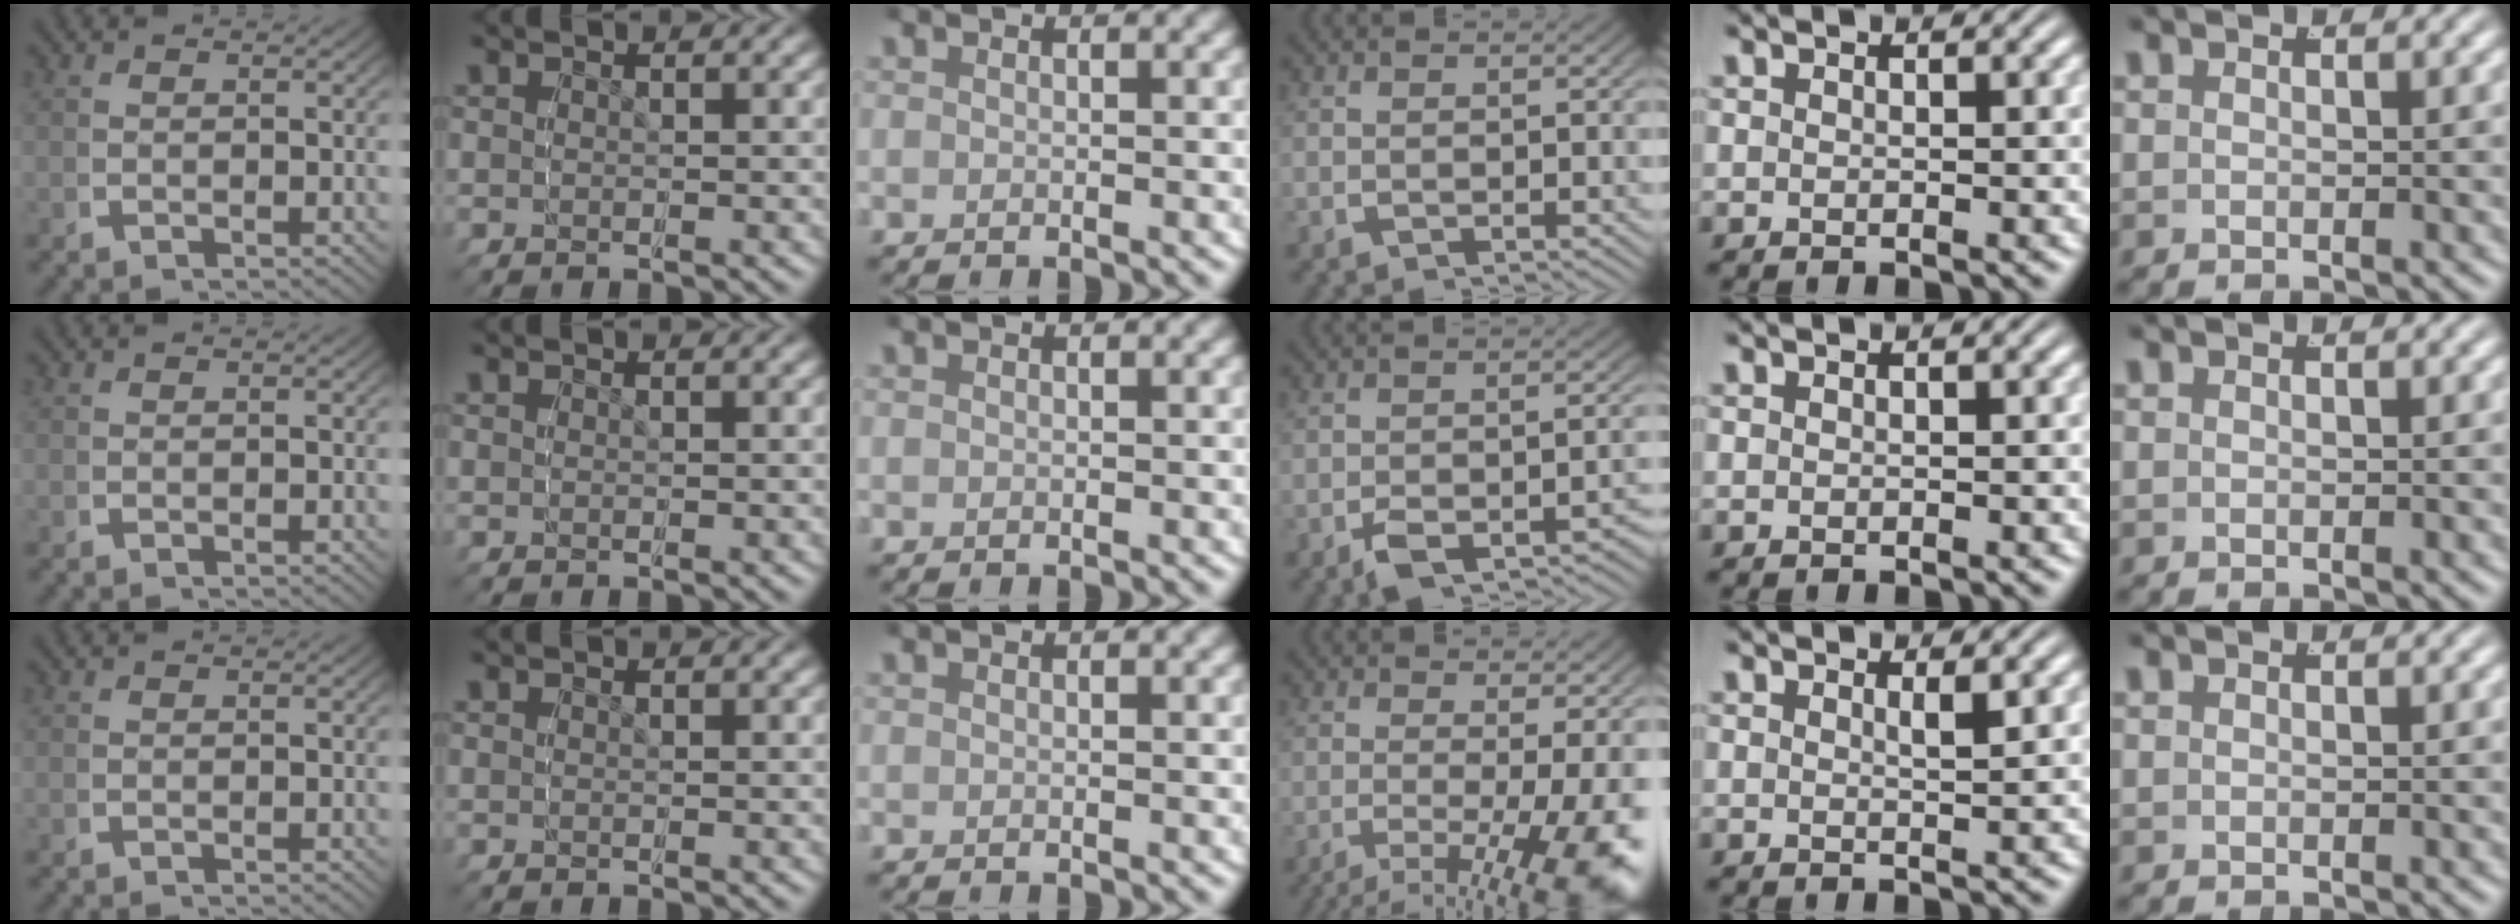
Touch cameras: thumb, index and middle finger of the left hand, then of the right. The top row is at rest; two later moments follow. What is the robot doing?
{"motion": "grasp_and_lifting", "object": "button"}